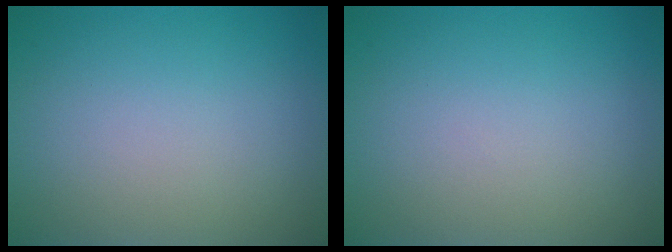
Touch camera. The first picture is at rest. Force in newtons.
{"total": 0.0}